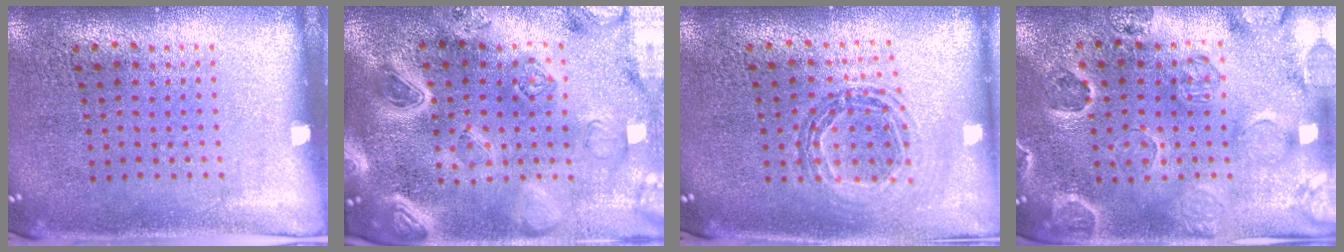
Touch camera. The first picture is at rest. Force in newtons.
{"total": 4.7, "press": 4.1, "slide": 2.3}
{"total": 0.8, "press": 0.8, "slide": 0.1}
{"total": 2.5, "press": 2.3, "slide": 1.0}